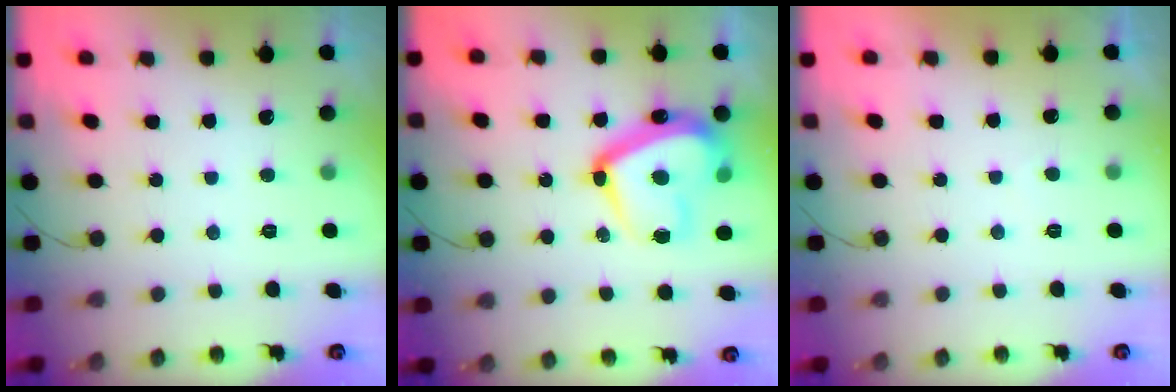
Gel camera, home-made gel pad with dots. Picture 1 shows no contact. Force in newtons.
{"total": 19.1, "press": 19.1, "slide": 1.7}
{"total": 0.6, "press": 0.3, "slide": 0.5}